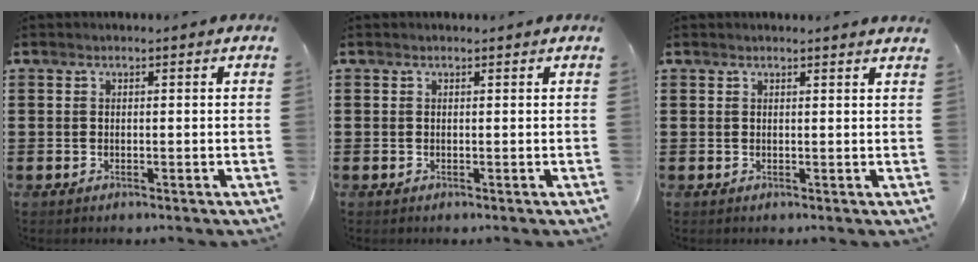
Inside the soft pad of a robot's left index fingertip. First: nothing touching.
{"total": 0.0}
{"total": 0.7, "force": [0.7, -0.1, 0.2], "torque": [-0.004, -0.004, 0.014]}